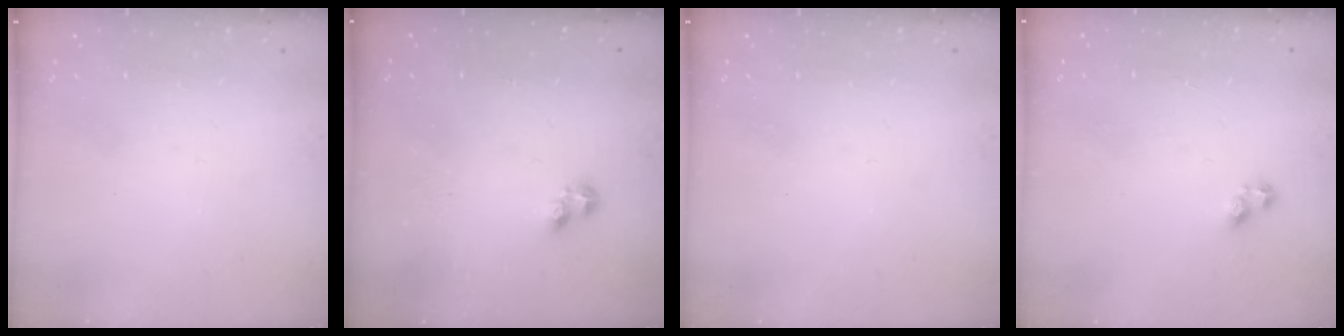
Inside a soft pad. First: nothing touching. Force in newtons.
{"total": 2.3, "press": 2.3, "slide": 0.5}
{"total": 0.0}
{"total": 2.8, "press": 2.8, "slide": 0.6}